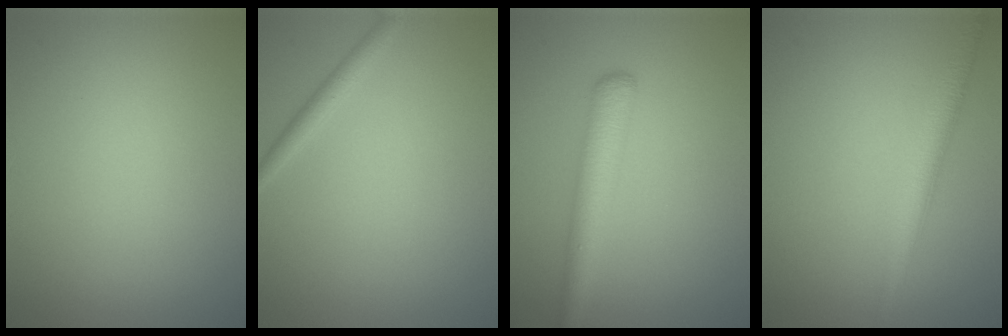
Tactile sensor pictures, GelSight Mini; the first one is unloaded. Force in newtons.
{"total": 1.4, "press": 1.4, "slide": 0.1}
{"total": 3.6, "press": 3.6, "slide": 0.1}
{"total": 2.6, "press": 2.6, "slide": 0.0}